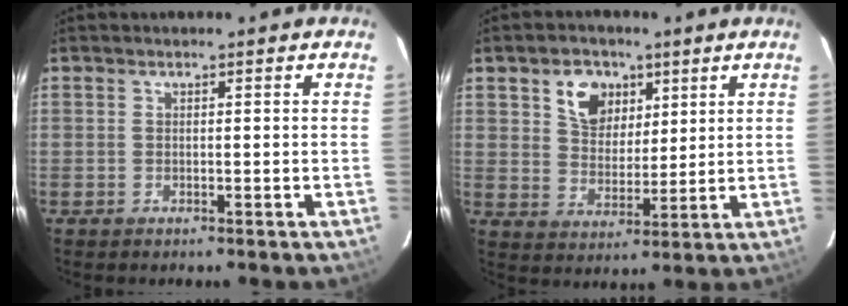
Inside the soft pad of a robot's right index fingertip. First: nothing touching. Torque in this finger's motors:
{"motor_torque": [0.77, 0.70, 0.16, 0.05]}